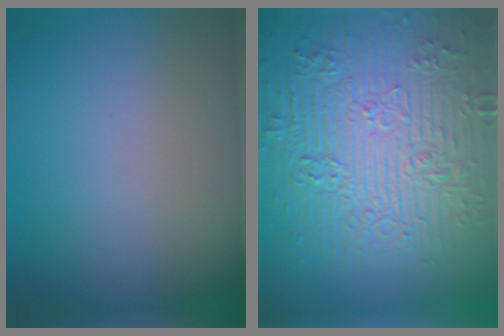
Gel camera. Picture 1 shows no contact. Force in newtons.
{"total": 11.2, "press": 7.4, "slide": 8.4}